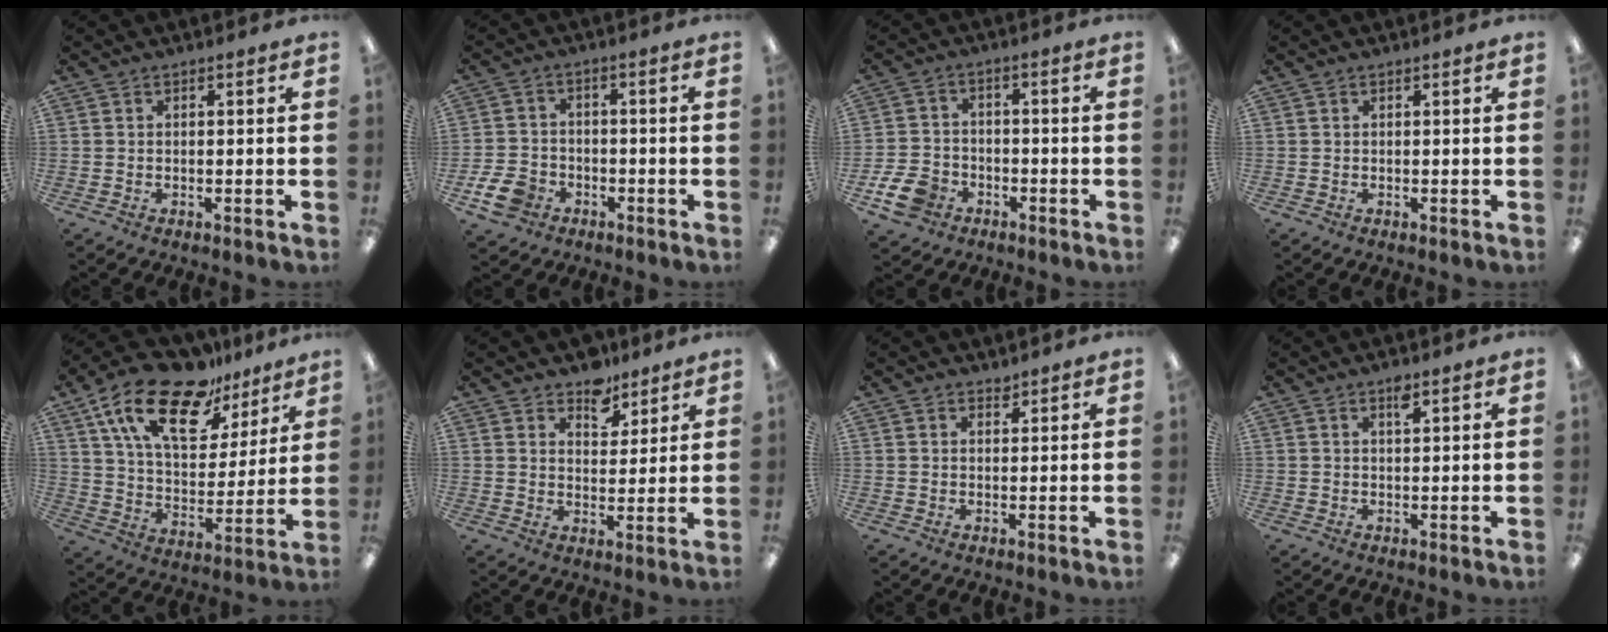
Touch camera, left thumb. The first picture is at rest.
{"total": 6.7, "force": [-3.8, 4.8, 2.8], "torque": [-0.065, 0.017, -0.070]}
{"total": 7.6, "force": [-4.3, 5.4, 3.2], "torque": [-0.069, 0.025, -0.077]}
{"total": 0.0}
{"total": 21.1, "force": [13.8, 9.9, 12.5], "torque": [-0.221, -0.076, 0.242]}
{"total": 6.9, "force": [5.7, 3.8, 1.1], "torque": [-0.006, -0.043, 0.102]}
{"total": 1.5, "force": [1.4, 0.6, 0.1], "torque": [0.006, -0.009, 0.026]}
{"total": 2.3, "force": [1.6, 0.5, 1.5], "torque": [-0.026, -0.003, 0.027]}